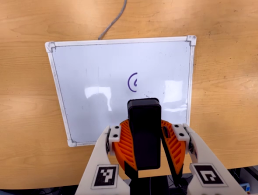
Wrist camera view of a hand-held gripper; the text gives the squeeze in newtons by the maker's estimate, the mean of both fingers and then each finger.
{"total": 11.5, "left": 11.8, "right": 11.2}